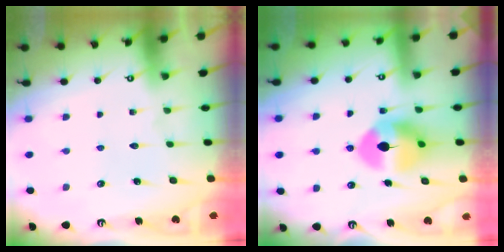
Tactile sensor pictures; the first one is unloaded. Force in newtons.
{"total": 9.4, "press": 9.4, "slide": 0.7}